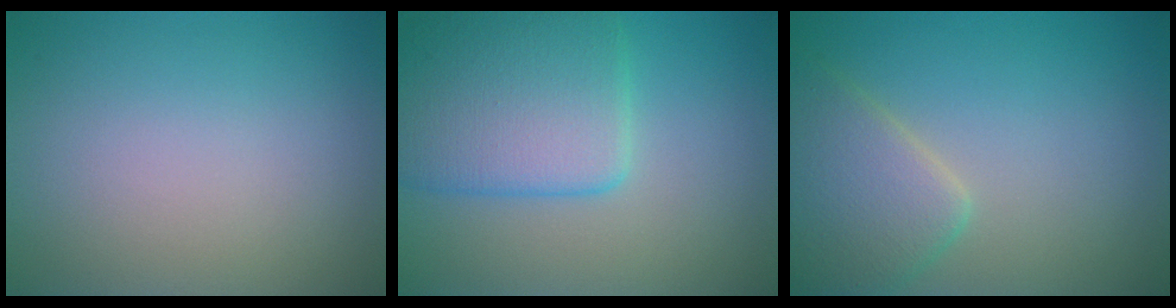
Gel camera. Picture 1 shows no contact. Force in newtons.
{"total": 6.6, "press": 6.6, "slide": 0.3}
{"total": 4.7, "press": 4.7, "slide": 0.1}